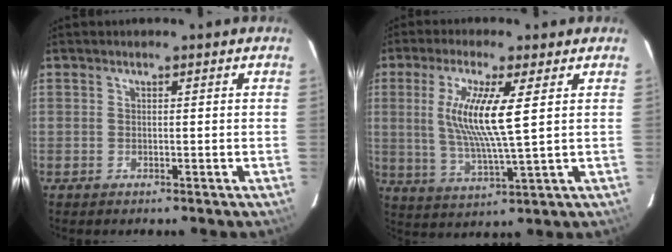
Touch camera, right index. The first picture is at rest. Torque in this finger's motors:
{"motor_torque": [1.63, 0.22, 0.96, 0.21]}